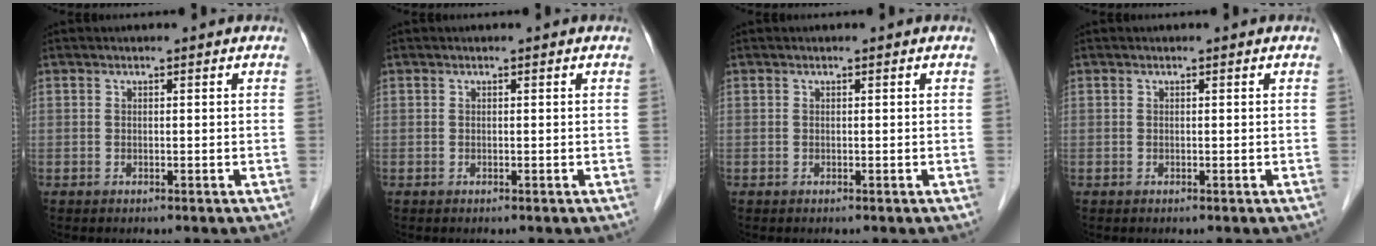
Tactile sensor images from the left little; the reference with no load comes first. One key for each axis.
{"total": 0.0}
{"total": 0.0}
{"total": 0.0}